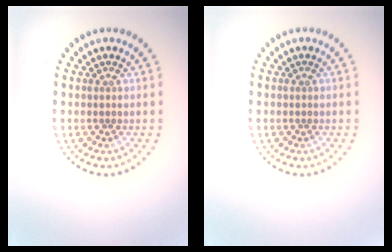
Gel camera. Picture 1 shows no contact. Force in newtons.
{"total": 0.0}